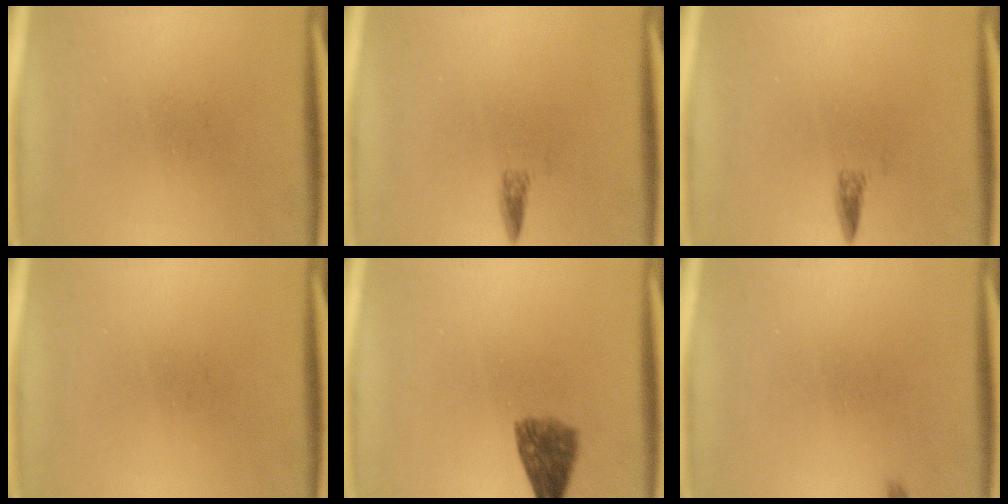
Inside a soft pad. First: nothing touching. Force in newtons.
{"total": 1.2}
{"total": 1.2}
{"total": 0.0}
{"total": 4.9}
{"total": 0.5}